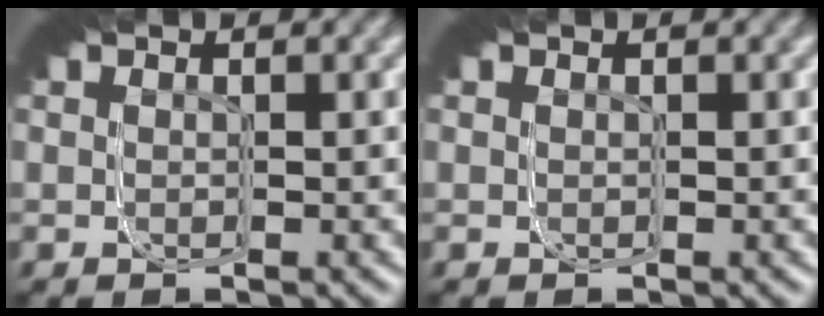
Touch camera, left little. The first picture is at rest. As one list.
[{"total": 0.0}]